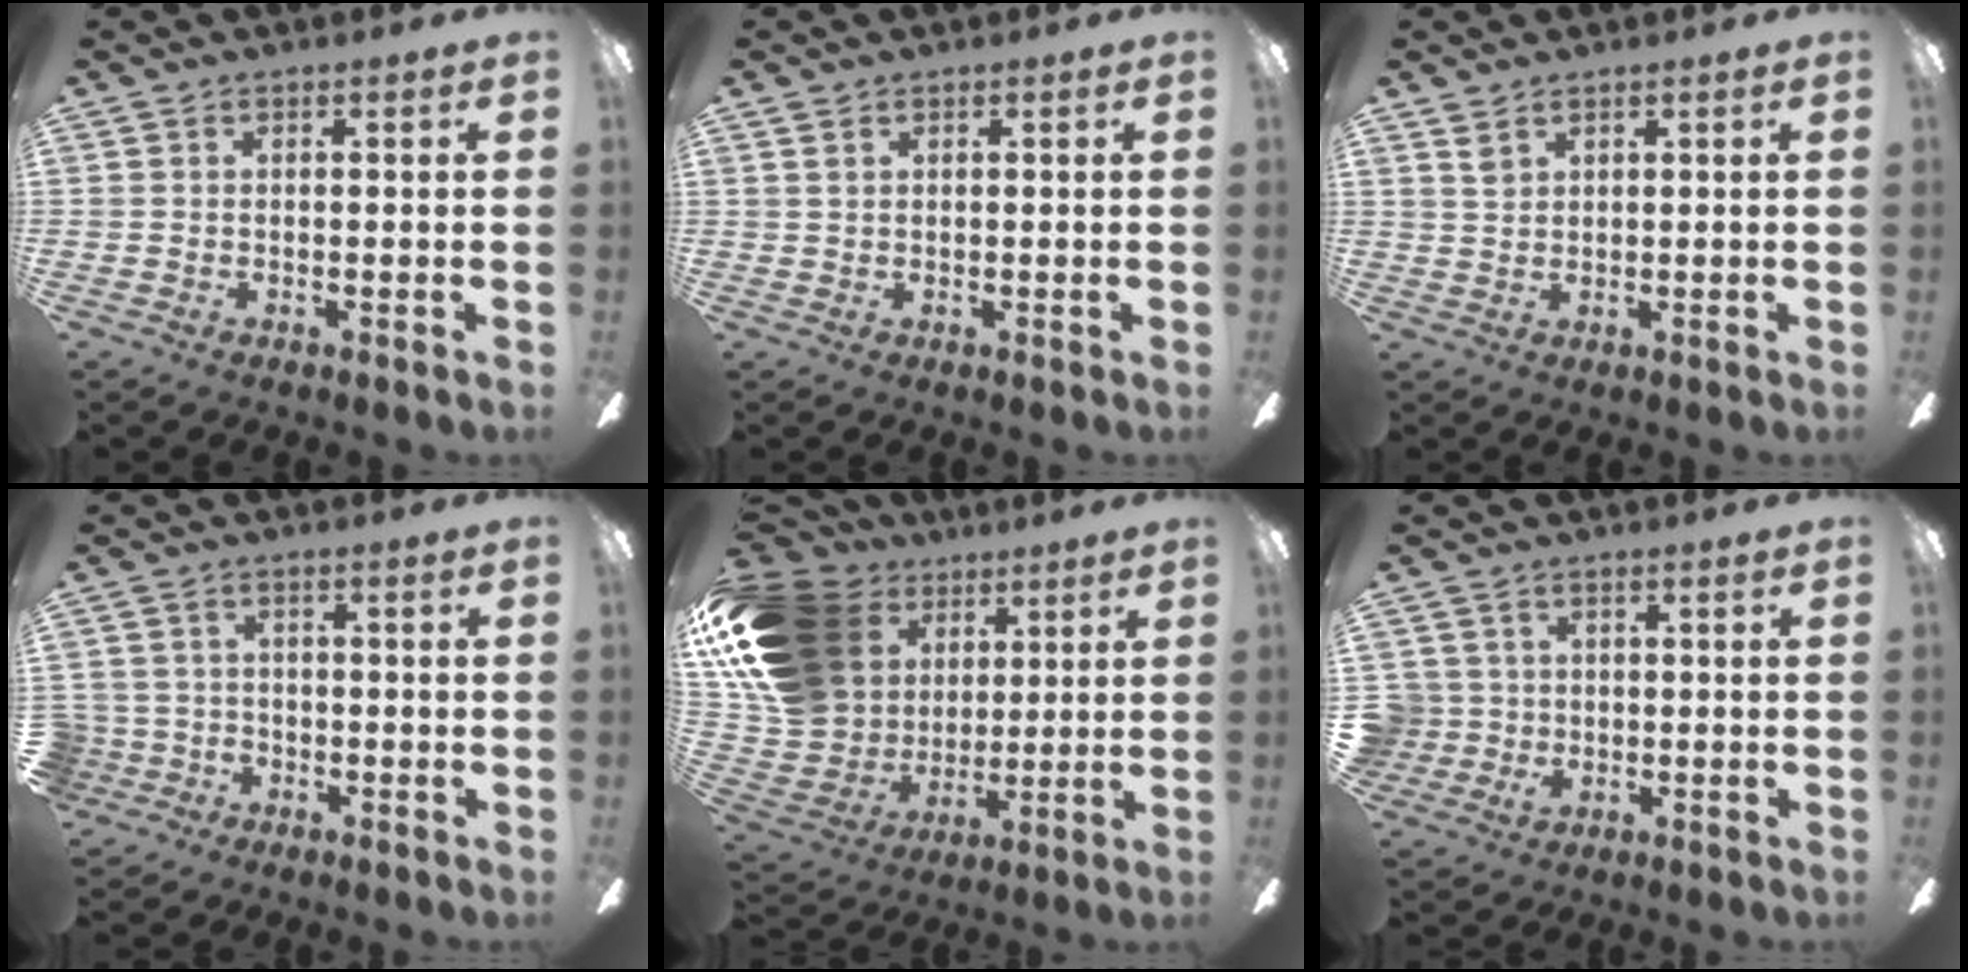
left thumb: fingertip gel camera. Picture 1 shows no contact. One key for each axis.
{"total": 0.9, "fx": 0.5, "fy": 0.7, "fz": 0.3, "tx": -0.007, "ty": 0.004, "tz": 0.009}
{"total": 2.6, "fx": 1.9, "fy": 1.6, "fz": 0.9, "tx": -0.011, "ty": -0.003, "tz": 0.035}
{"total": 3.9, "fx": -1.1, "fy": 3.7, "fz": 0.4, "tx": -0.020, "ty": 0.006, "tz": -0.018}
{"total": 23.8, "fx": 9.4, "fy": 18.1, "fz": 12.2, "tx": -0.250, "ty": -0.033, "tz": 0.196}
{"total": 4.7, "fx": 0.4, "fy": 4.7, "fz": 0.5, "tx": -0.024, "ty": 0.005, "tz": 0.010}